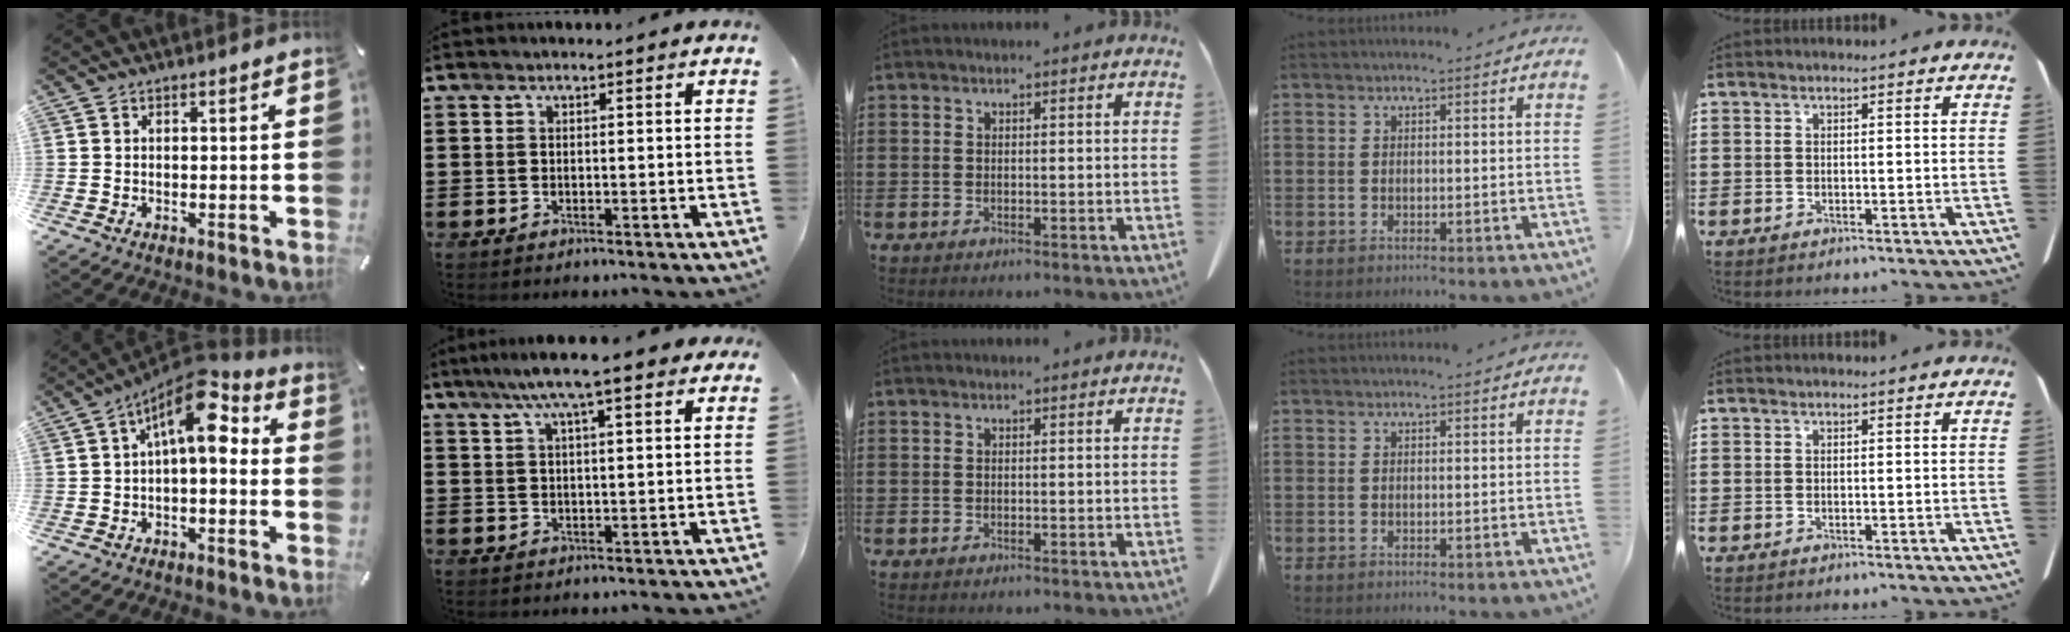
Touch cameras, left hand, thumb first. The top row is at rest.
{"thumb": {"total": 11.3, "force": [3.5, 5.2, 9.4], "torque": [-0.155, -0.023, 0.057]}, "index": {"total": 8.2, "force": [6.1, 1.2, 5.4], "torque": [-0.111, -0.006, 0.106]}}